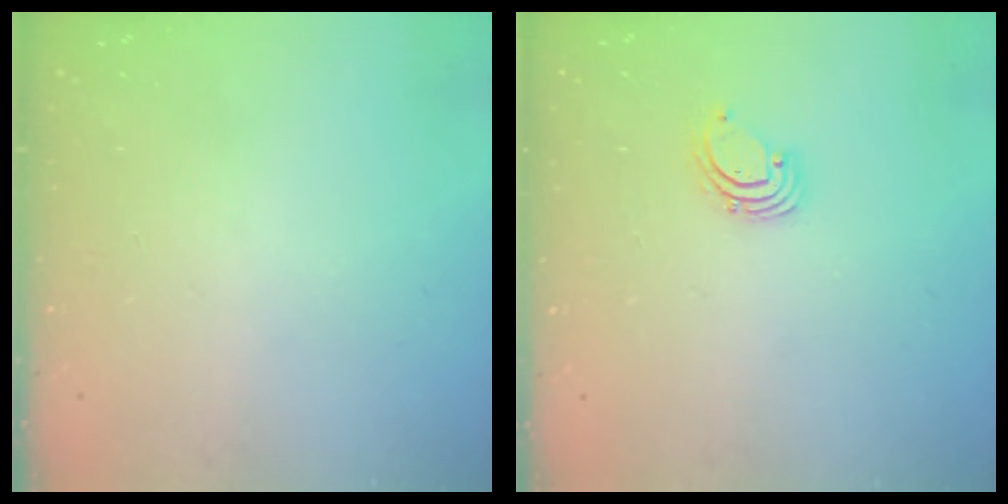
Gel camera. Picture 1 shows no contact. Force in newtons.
{"total": 1.6, "press": 1.6, "slide": 0.1}